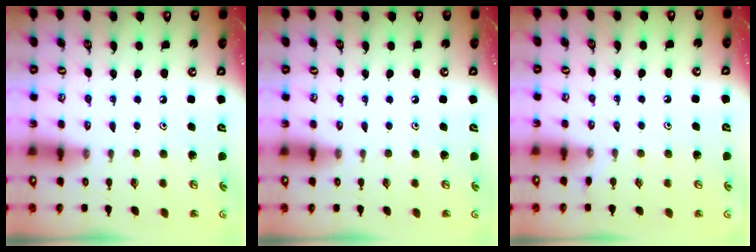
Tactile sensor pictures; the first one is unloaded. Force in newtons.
{"total": 0.0}
{"total": 4.9, "press": 4.8, "slide": 0.8}